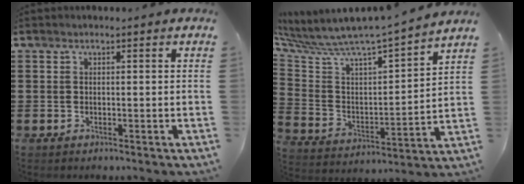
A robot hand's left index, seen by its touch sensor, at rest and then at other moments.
{"total": 5.8, "force": [5.6, 0.2, 1.7], "torque": [-0.067, -0.065, 0.083]}